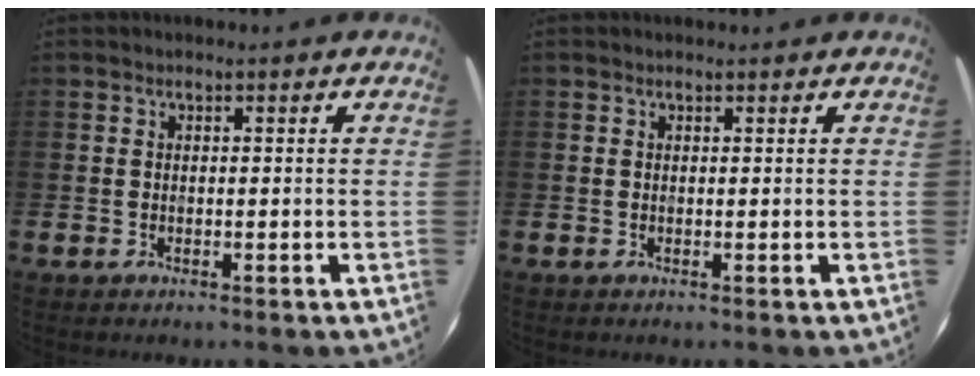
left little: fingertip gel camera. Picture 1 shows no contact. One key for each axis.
{"total": 0.0}